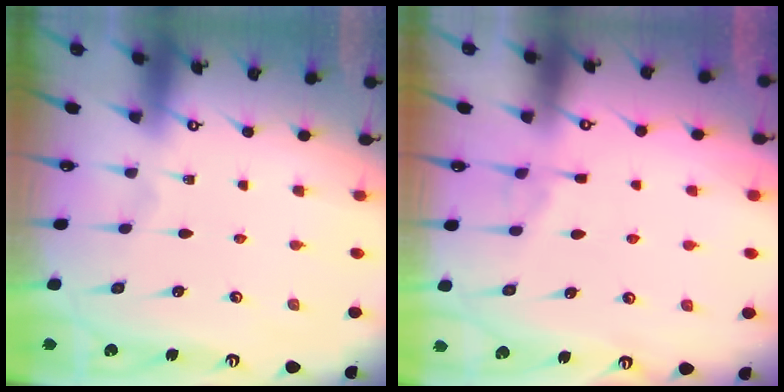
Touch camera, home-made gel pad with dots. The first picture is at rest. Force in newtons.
{"total": 3.6, "press": 3.6, "slide": 0.5}